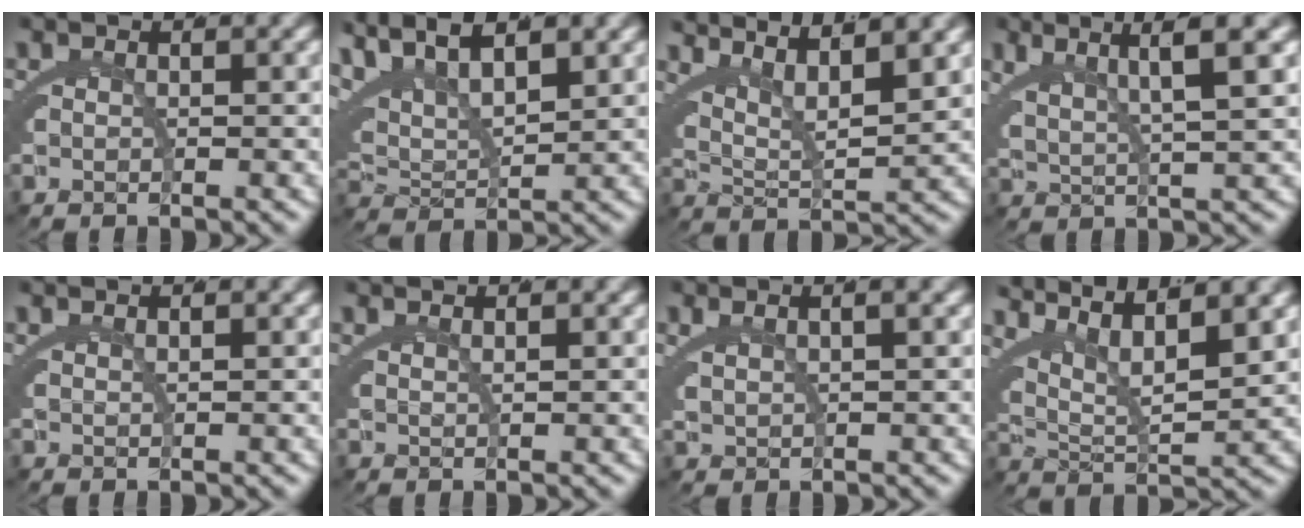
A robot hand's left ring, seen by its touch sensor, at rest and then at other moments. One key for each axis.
{"total": 8.9, "fx": 4.7, "fy": 5.3, "fz": 5.3, "tx": -0.122, "ty": 0.019, "tz": 0.068}
{"total": 7.1, "fx": 3.9, "fy": 3.6, "fz": 4.8, "tx": -0.088, "ty": 0.006, "tz": 0.055}
{"total": 5.4, "fx": 3.6, "fy": 1.1, "fz": 4.0, "tx": -0.064, "ty": 0.011, "tz": 0.059}
{"total": 1.2, "fx": 0.9, "fy": -0.9, "fz": 0.1, "tx": 0.000, "ty": -0.001, "tz": 0.020}
{"total": 1.5, "fx": 1.2, "fy": -0.9, "fz": 0.3, "tx": 0.002, "ty": 0.000, "tz": 0.024}
{"total": 1.8, "fx": 1.4, "fy": -0.5, "fz": 1.1, "tx": -0.015, "ty": 0.001, "tz": 0.033}
{"total": 8.4, "fx": 4.1, "fy": 4.7, "fz": 5.7, "tx": -0.114, "ty": 0.001, "tz": 0.059}